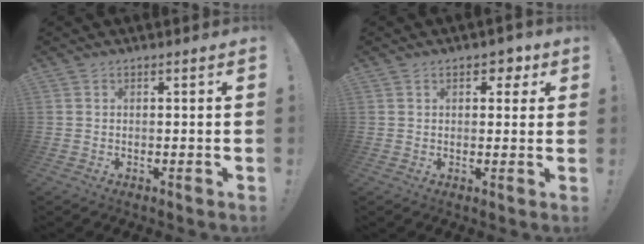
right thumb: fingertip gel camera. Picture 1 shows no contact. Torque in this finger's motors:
{"motor_torque": [0.16, 0.10, -0.13, -0.02, 0.00]}